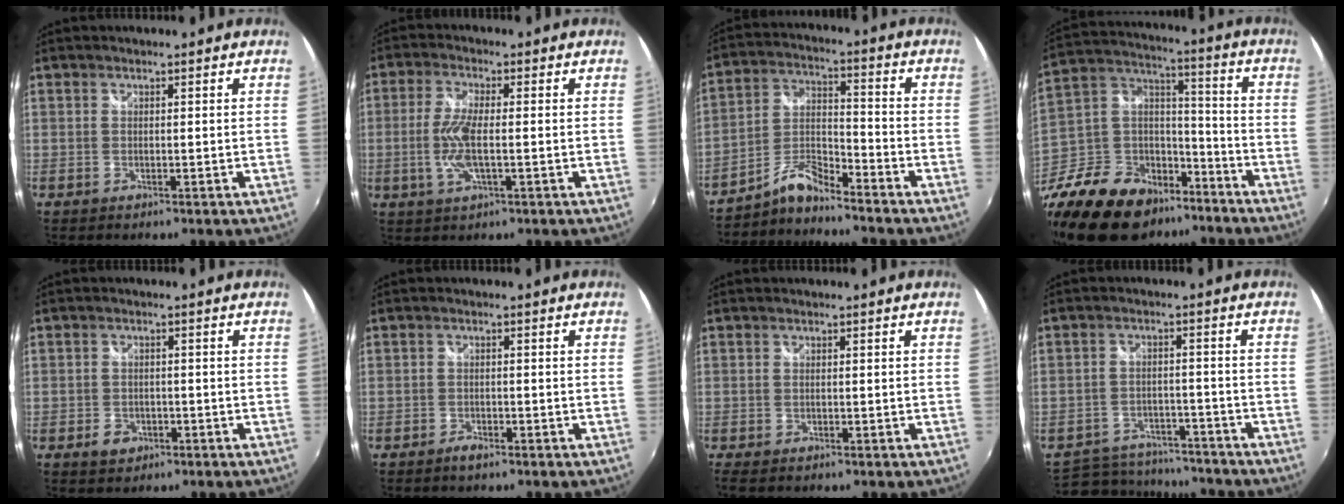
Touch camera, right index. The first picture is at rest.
{"total": 7.1, "force": [-1.2, 1.7, 6.8], "torque": [-0.142, -0.004, -0.023]}
{"total": 6.4, "force": [-5.9, 0.5, 2.3], "torque": [-0.057, 0.028, -0.122]}
{"total": 26.9, "force": [-18.4, 15.0, 12.7], "torque": [-0.291, 0.034, -0.293]}
{"total": 3.2, "force": [-1.6, 2.6, 1.0], "torque": [-0.025, 0.005, -0.022]}
{"total": 2.1, "force": [-1.7, 0.8, 0.9], "torque": [-0.023, -0.003, -0.034]}
{"total": 1.5, "force": [-0.7, 0.5, 1.2], "torque": [-0.028, -0.004, -0.011]}
{"total": 12.3, "force": [-10.0, 6.2, 3.3], "torque": [-0.091, 0.014, -0.131]}